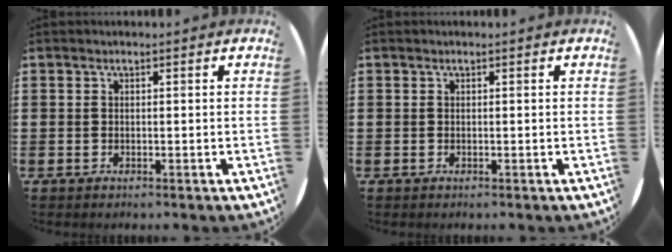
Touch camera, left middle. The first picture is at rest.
{"total": 0.0}